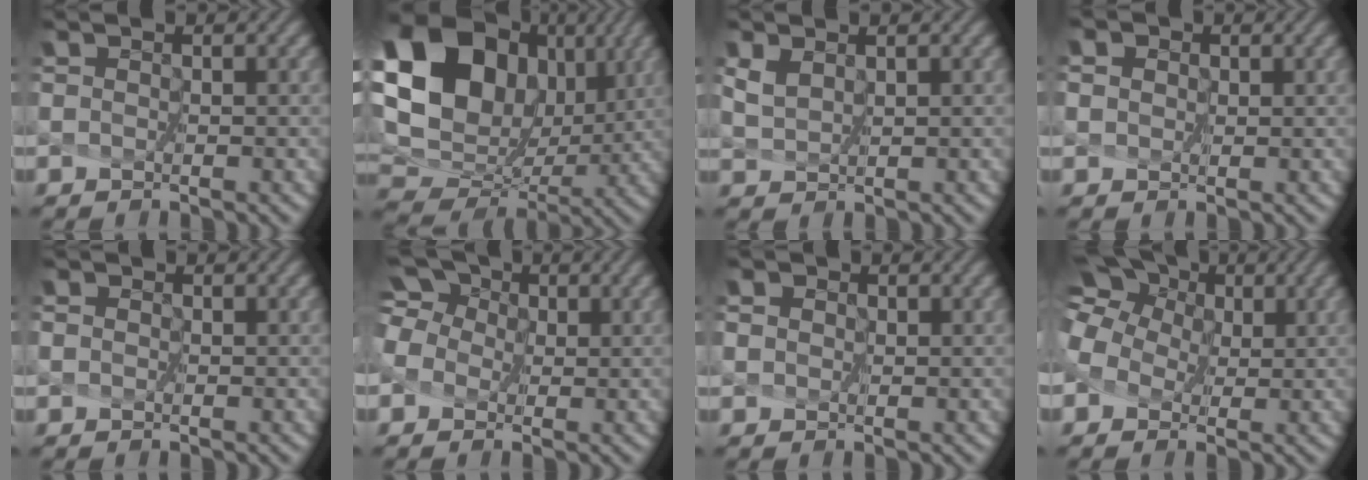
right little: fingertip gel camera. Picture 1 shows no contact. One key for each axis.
{"total": 19.4, "fx": 6.1, "fy": 15.3, "fz": 10.3, "tx": -0.250, "ty": 0.022, "tz": 0.133}
{"total": 2.6, "fx": 2.1, "fy": 1.2, "fz": 1.0, "tx": -0.042, "ty": 0.008, "tz": 0.048}
{"total": 2.6, "fx": 0.9, "fy": 2.0, "fz": 1.3, "tx": -0.021, "ty": 0.016, "tz": 0.005}
{"total": 0.6, "fx": 0.0, "fy": 0.5, "fz": 0.3, "tx": -0.001, "ty": 0.003, "tz": -0.002}
{"total": 6.1, "fx": 1.8, "fy": 4.6, "fz": 3.5, "tx": -0.084, "ty": 0.029, "tz": 0.005}
{"total": 1.8, "fx": 0.6, "fy": 1.5, "fz": 0.9, "tx": -0.014, "ty": 0.012, "tz": 0.003}
{"total": 10.2, "fx": 3.8, "fy": 7.9, "fz": 5.3, "tx": -0.130, "ty": 0.035, "tz": 0.044}